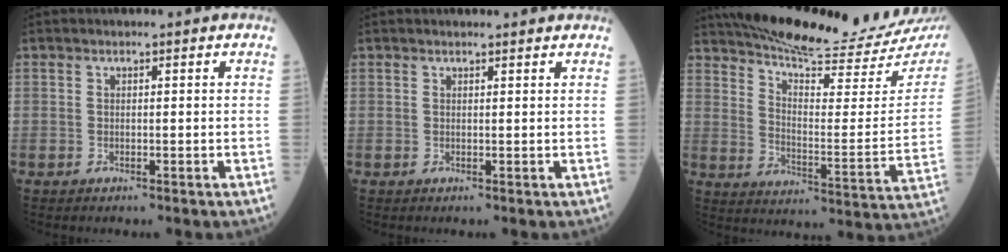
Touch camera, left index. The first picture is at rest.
{"total": 2.8, "force": [2.7, 0.2, 0.7], "torque": [-0.010, 0.013, 0.029]}
{"total": 24.0, "force": [21.7, 1.9, 10.1], "torque": [-0.163, -0.070, 0.290]}